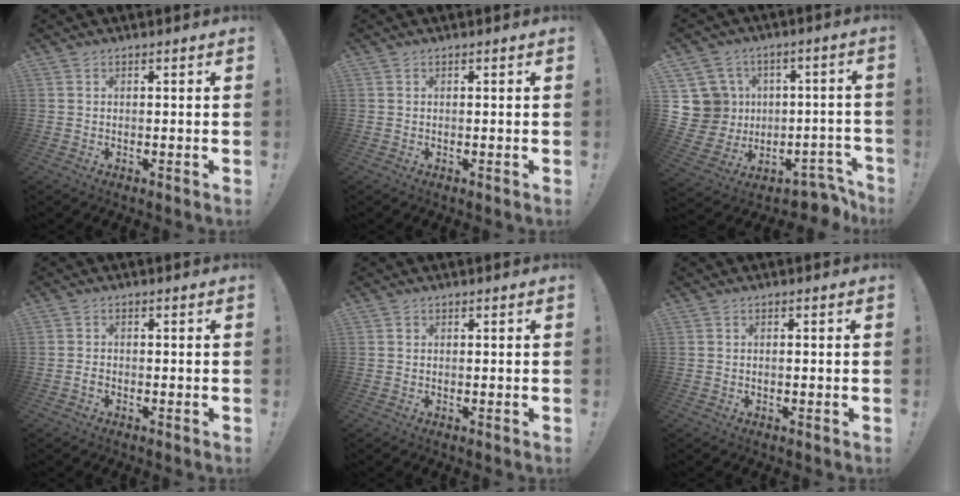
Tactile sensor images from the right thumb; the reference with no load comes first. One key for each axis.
{"total": 0.0}
{"total": 11.4, "fx": -1.3, "fy": 10.2, "fz": 4.8, "tx": -0.099, "ty": 0.011, "tz": 0.007}
{"total": 1.5, "fx": -1.1, "fy": 0.7, "fz": 0.7, "tx": -0.012, "ty": 0.004, "tz": -0.019}
{"total": 0.7, "fx": 0.2, "fy": 0.7, "fz": 0.2, "tx": 0.001, "ty": 0.001, "tz": 0.002}
{"total": 0.6, "fx": -0.4, "fy": 0.0, "fz": 0.5, "tx": -0.009, "ty": 0.000, "tz": -0.008}